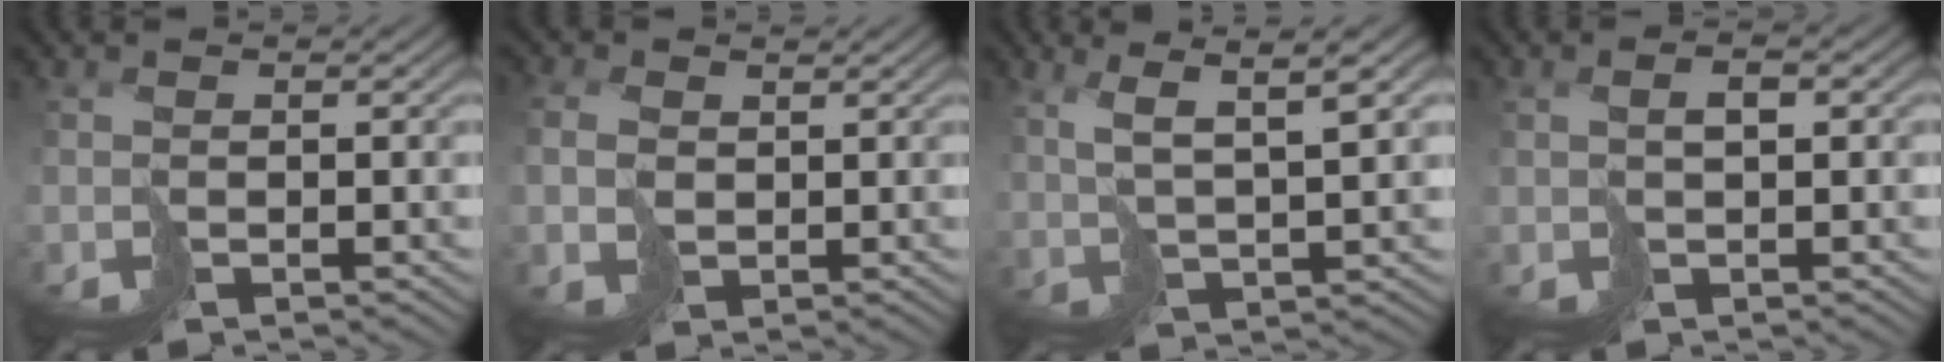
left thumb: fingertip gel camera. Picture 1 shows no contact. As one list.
[{"total": 2.9, "force": [0.6, 2.3, 1.5], "torque": [-0.052, 0.002, 0.015]}, {"total": 7.0, "force": [4.0, 1.4, 5.5], "torque": [-0.100, 0.013, 0.080]}, {"total": 1.7, "force": [0.6, 0.6, 1.5], "torque": [-0.028, 0.005, 0.013]}]